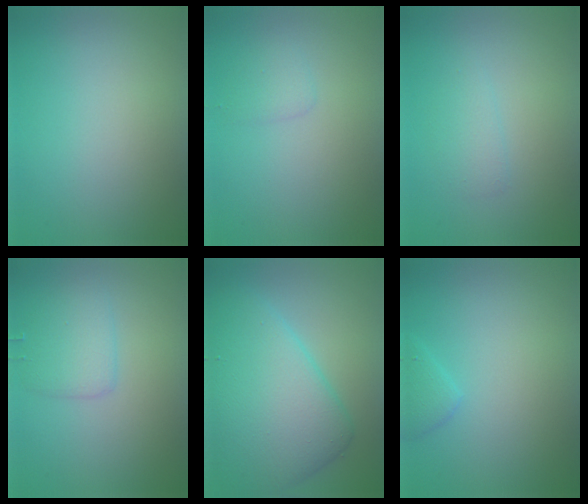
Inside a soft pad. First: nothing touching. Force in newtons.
{"total": 1.1, "press": 1.1, "slide": 0.1}
{"total": 1.3, "press": 1.3, "slide": 0.0}
{"total": 2.6, "press": 2.6, "slide": 0.0}
{"total": 9.4, "press": 9.4, "slide": 0.1}
{"total": 1.2, "press": 1.2, "slide": 0.2}